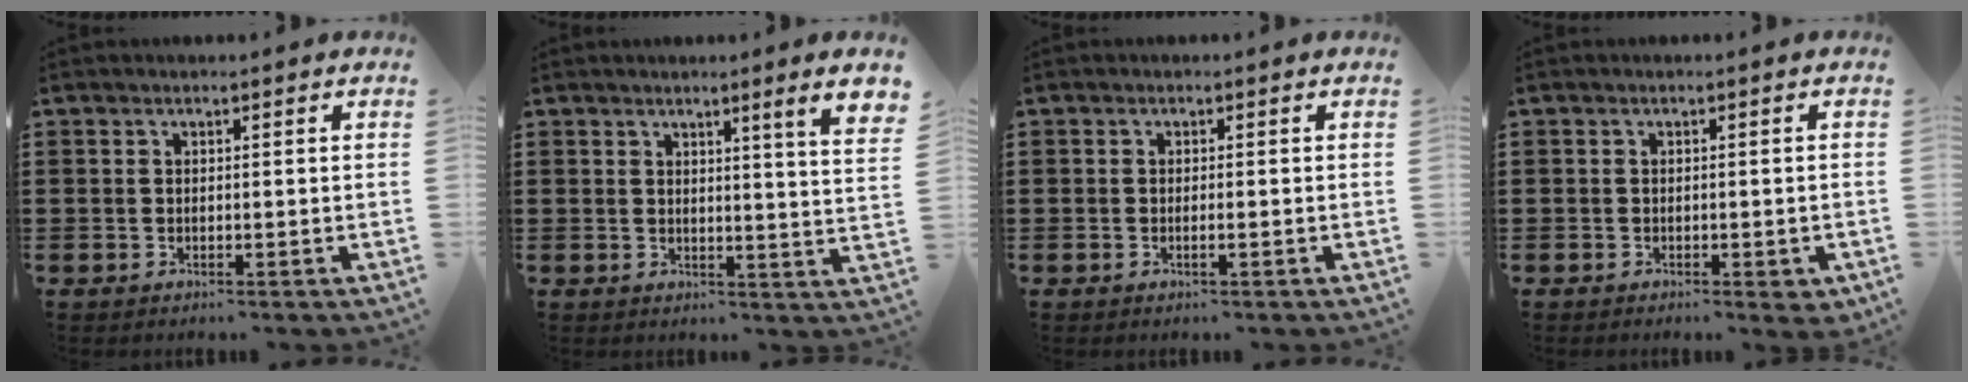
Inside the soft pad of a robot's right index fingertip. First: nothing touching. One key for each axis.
{"total": 4.1, "fx": 2.5, "fy": -0.7, "fz": 3.2, "tx": -0.052, "ty": -0.018, "tz": 0.037}
{"total": 0.8, "fx": -0.4, "fy": -0.1, "fz": 0.7, "tx": -0.012, "ty": -0.005, "tz": -0.006}
{"total": 1.3, "fx": -0.9, "fy": 0.5, "fz": 0.9, "tx": -0.017, "ty": -0.002, "tz": -0.016}